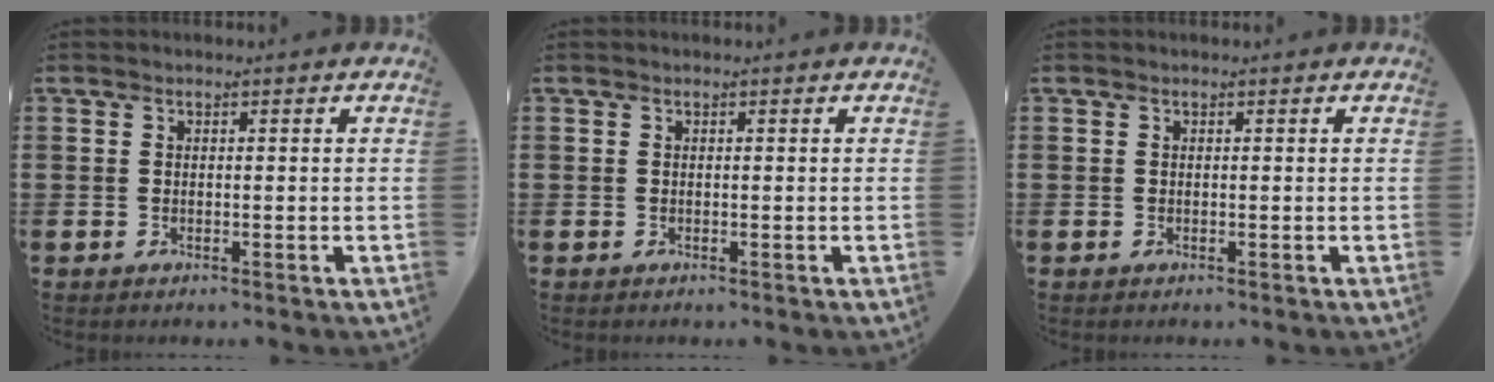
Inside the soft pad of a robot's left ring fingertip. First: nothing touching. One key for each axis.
{"total": 0.0}
{"total": 0.0}